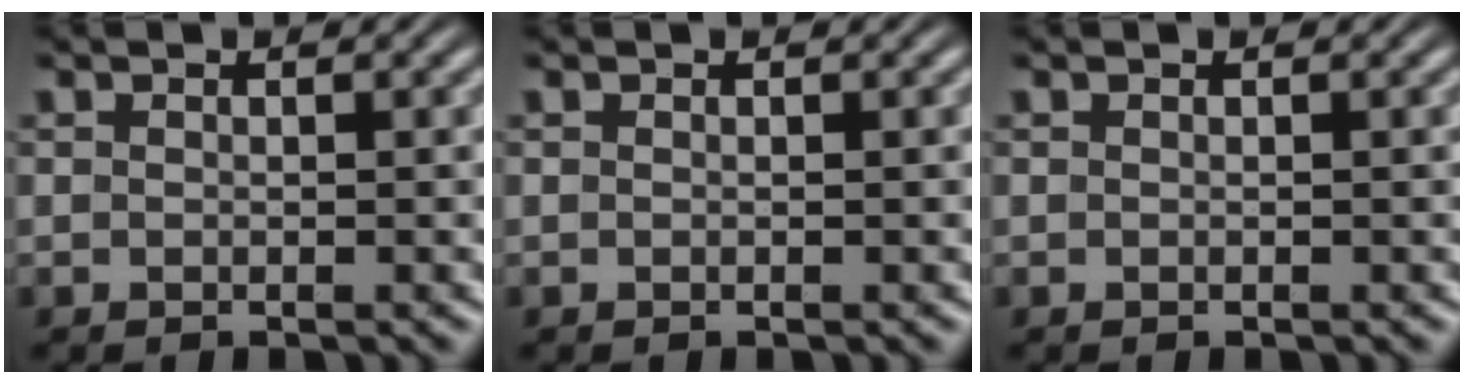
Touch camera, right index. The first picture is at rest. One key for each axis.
{"total": 0.0}
{"total": 0.0}